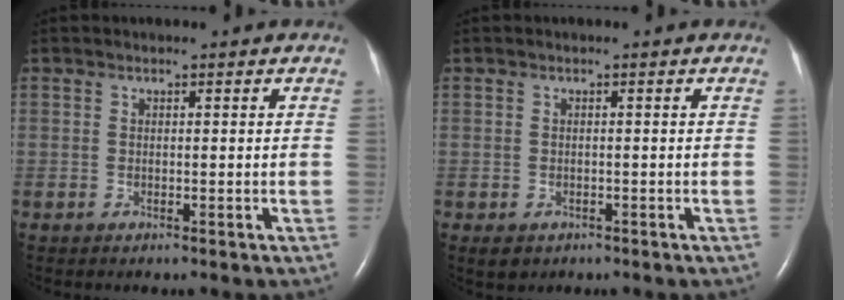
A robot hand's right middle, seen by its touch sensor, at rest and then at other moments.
{"total": 2.1, "force": [-1.2, 1.5, 0.8], "torque": [-0.011, -0.001, -0.008]}